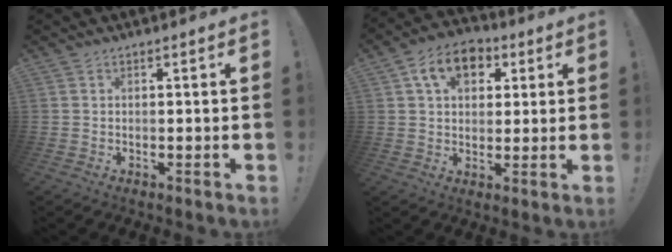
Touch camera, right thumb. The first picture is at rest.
{"total": 11.6, "force": [4.6, 8.4, 6.5], "torque": [-0.095, -0.004, 0.086]}